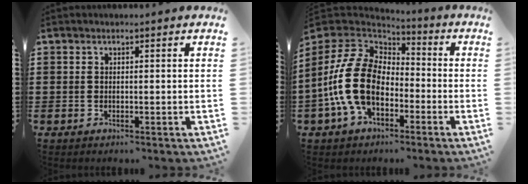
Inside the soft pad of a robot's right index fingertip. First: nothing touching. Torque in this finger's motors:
{"motor_torque": [2.14, 0.00, 1.05, 0.21]}